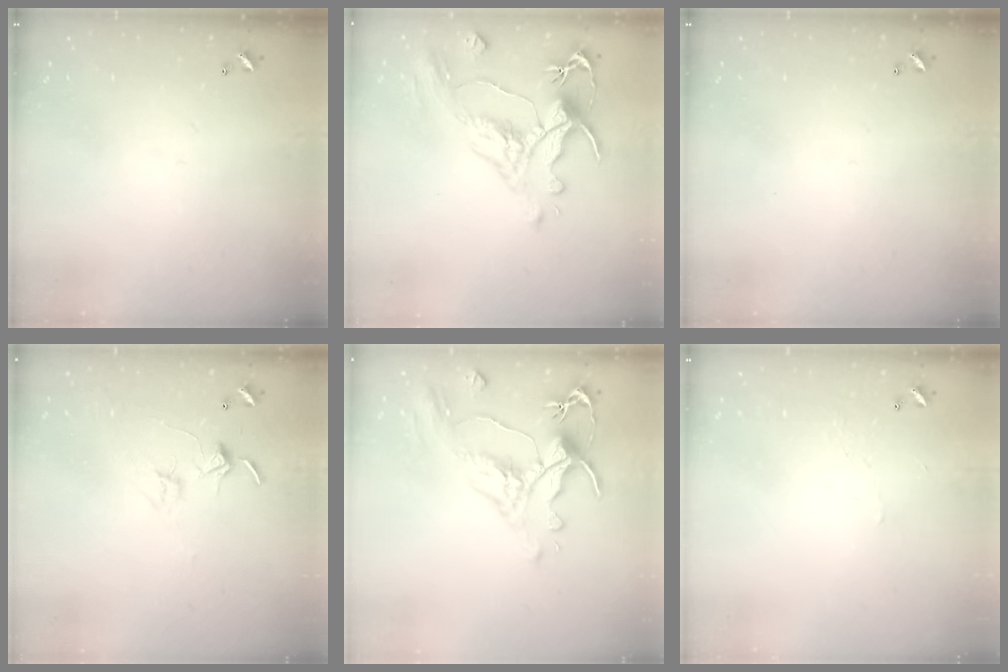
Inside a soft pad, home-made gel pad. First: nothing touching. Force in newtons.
{"total": 1.7, "press": 0.9, "slide": 1.5}
{"total": 0.0}
{"total": 2.8, "press": 2.8, "slide": 0.2}
{"total": 1.6, "press": 0.0, "slide": 1.6}
{"total": 2.1, "press": 2.1, "slide": 0.6}